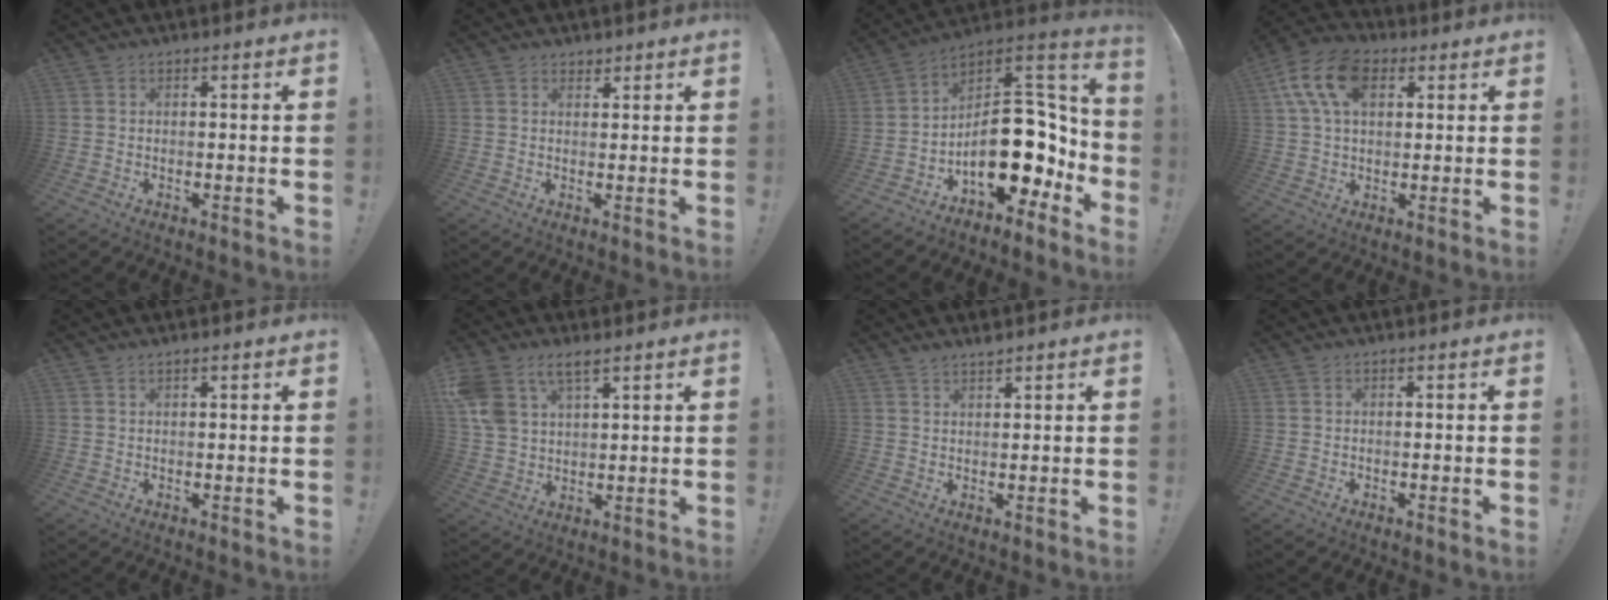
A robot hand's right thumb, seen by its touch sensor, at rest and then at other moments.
{"total": 1.8, "force": [1.6, 0.9, 0.3], "torque": [0.001, -0.008, 0.028]}
{"total": 22.6, "force": [-3.9, 13.5, 17.7], "torque": [-0.239, 0.015, -0.044]}
{"total": 14.7, "force": [5.3, 9.3, 10.2], "torque": [-0.184, -0.003, 0.100]}
{"total": 1.0, "force": [0.8, 0.1, 0.6], "torque": [-0.014, 0.002, 0.015]}
{"total": 9.5, "force": [6.0, 5.3, 5.1], "torque": [-0.105, -0.024, 0.120]}
{"total": 2.1, "force": [2.1, 0.0, 0.5], "torque": [-0.001, -0.014, 0.037]}
{"total": 0.0}